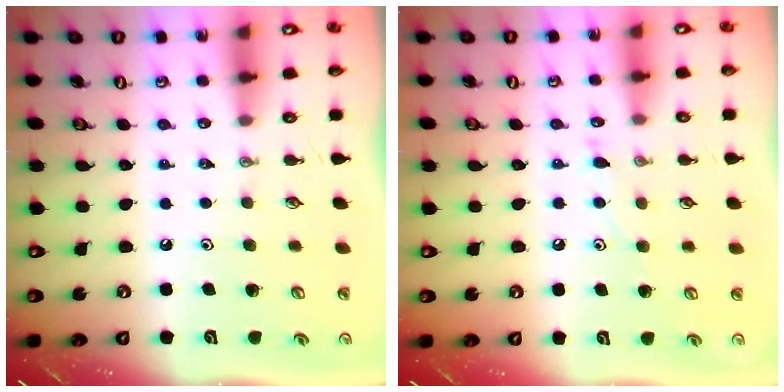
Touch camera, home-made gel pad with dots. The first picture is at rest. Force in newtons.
{"total": 7.1, "press": 7.1, "slide": 0.5}